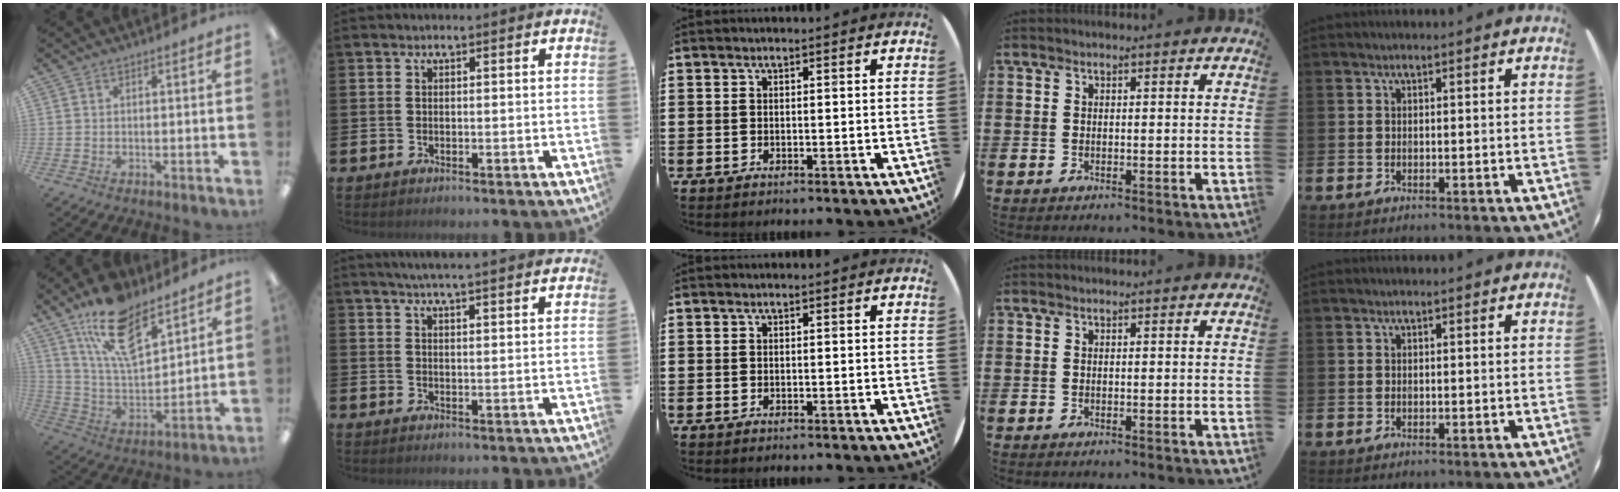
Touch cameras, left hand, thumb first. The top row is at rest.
{"thumb": {"total": 17.0, "force": [12.0, 7.3, 9.6], "torque": [-0.178, -0.055, 0.214]}, "index": {"total": 4.7, "force": [4.6, -0.8, 0.8], "torque": [-0.023, -0.024, 0.081]}}